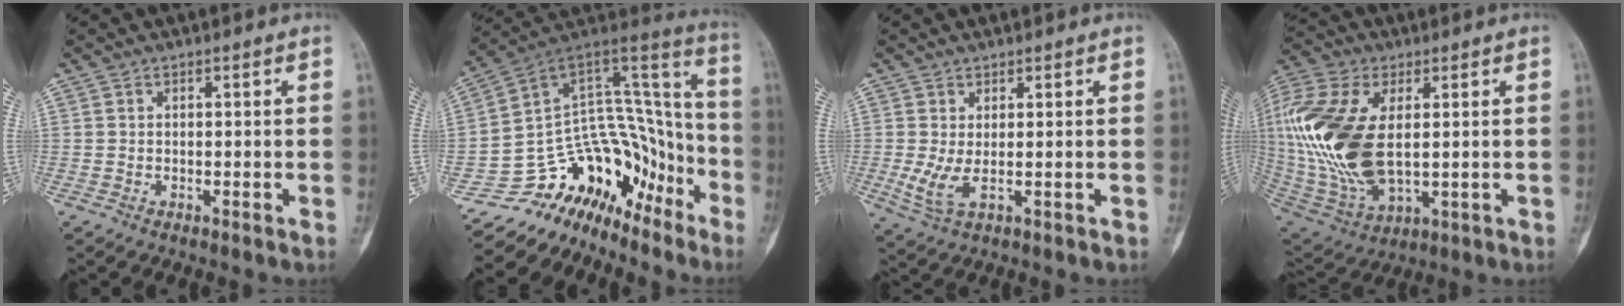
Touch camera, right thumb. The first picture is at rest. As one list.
[{"total": 20.0, "force": [-14.2, 13.1, 5.1], "torque": [-0.015, 0.161, -0.225]}, {"total": 4.2, "force": [0.2, 1.4, 3.9], "torque": [-0.094, -0.006, 0.010]}, {"total": 22.7, "force": [2.2, 12.3, 18.9], "torque": [-0.418, -0.015, 0.047]}]